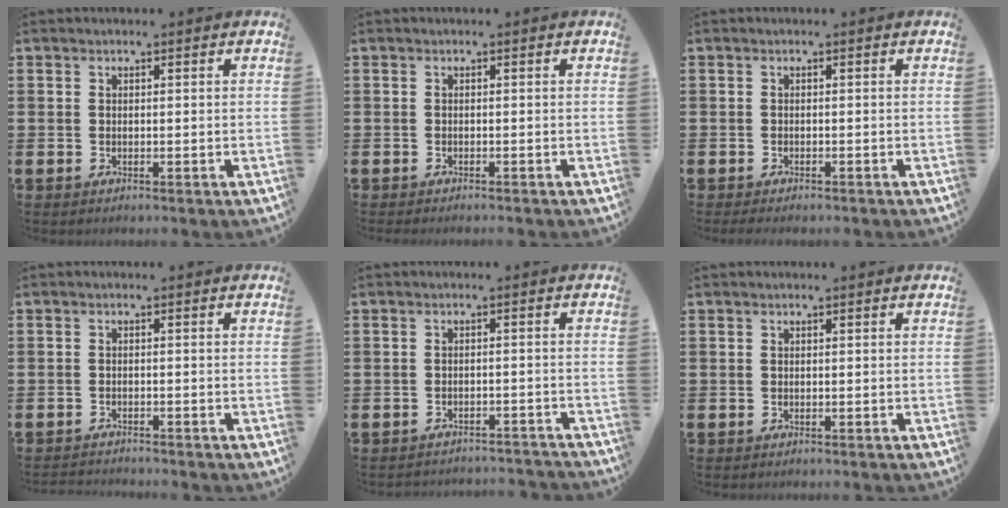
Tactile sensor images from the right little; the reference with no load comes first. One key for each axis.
{"total": 0.0}
{"total": 0.6, "fx": -0.6, "fy": 0.1, "fz": 0.3, "tx": -0.006, "ty": -0.002, "tz": -0.011}
{"total": 1.2, "fx": -1.2, "fy": -0.1, "fz": -0.1, "tx": -0.002, "ty": 0.002, "tz": -0.026}
{"total": 1.7, "fx": -1.7, "fy": -0.1, "fz": -0.1, "tx": -0.003, "ty": 0.005, "tz": -0.038}
{"total": 0.0}